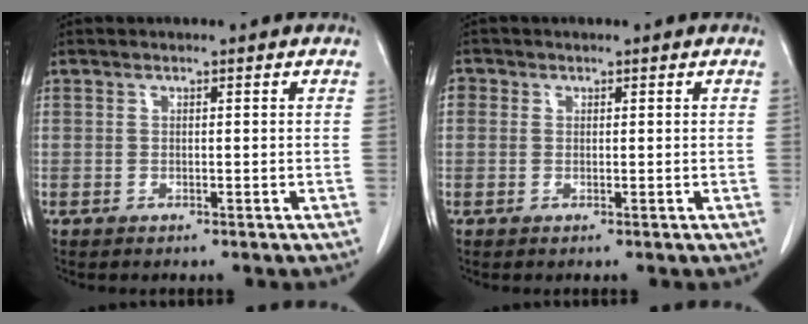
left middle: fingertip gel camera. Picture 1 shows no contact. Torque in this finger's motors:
{"motor_torque": [0.14, -0.14, 0.15, 0.04]}